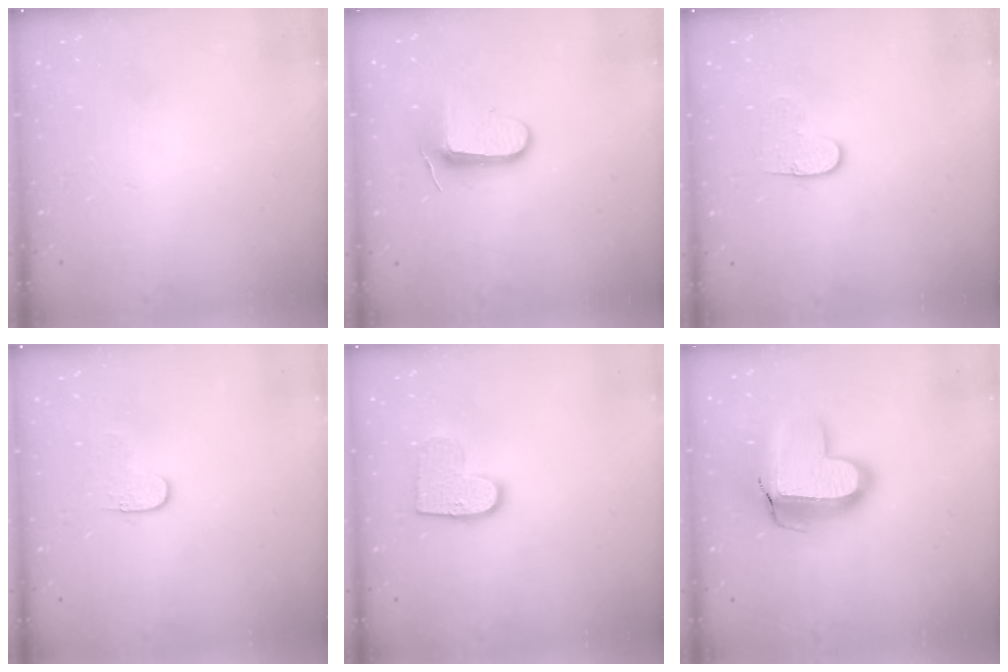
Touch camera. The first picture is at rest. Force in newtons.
{"total": 9.3, "press": 9.3, "slide": 0.6}
{"total": 7.0, "press": 7.0, "slide": 0.7}
{"total": 4.0, "press": 3.9, "slide": 0.5}
{"total": 10.3, "press": 10.3, "slide": 0.4}
{"total": 17.3, "press": 17.2, "slide": 1.3}